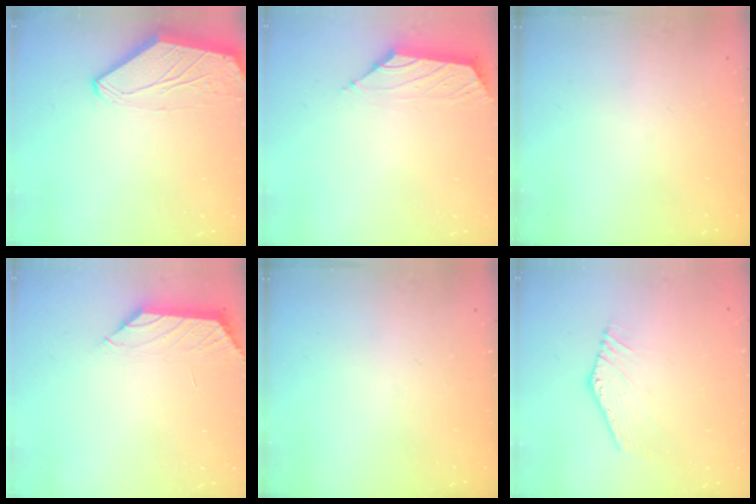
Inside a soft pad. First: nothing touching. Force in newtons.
{"total": 1.6, "press": 1.4, "slide": 0.6}
{"total": 0.0}
{"total": 0.9, "press": 0.7, "slide": 0.5}
{"total": 0.0}
{"total": 3.5, "press": 3.5, "slide": 0.2}